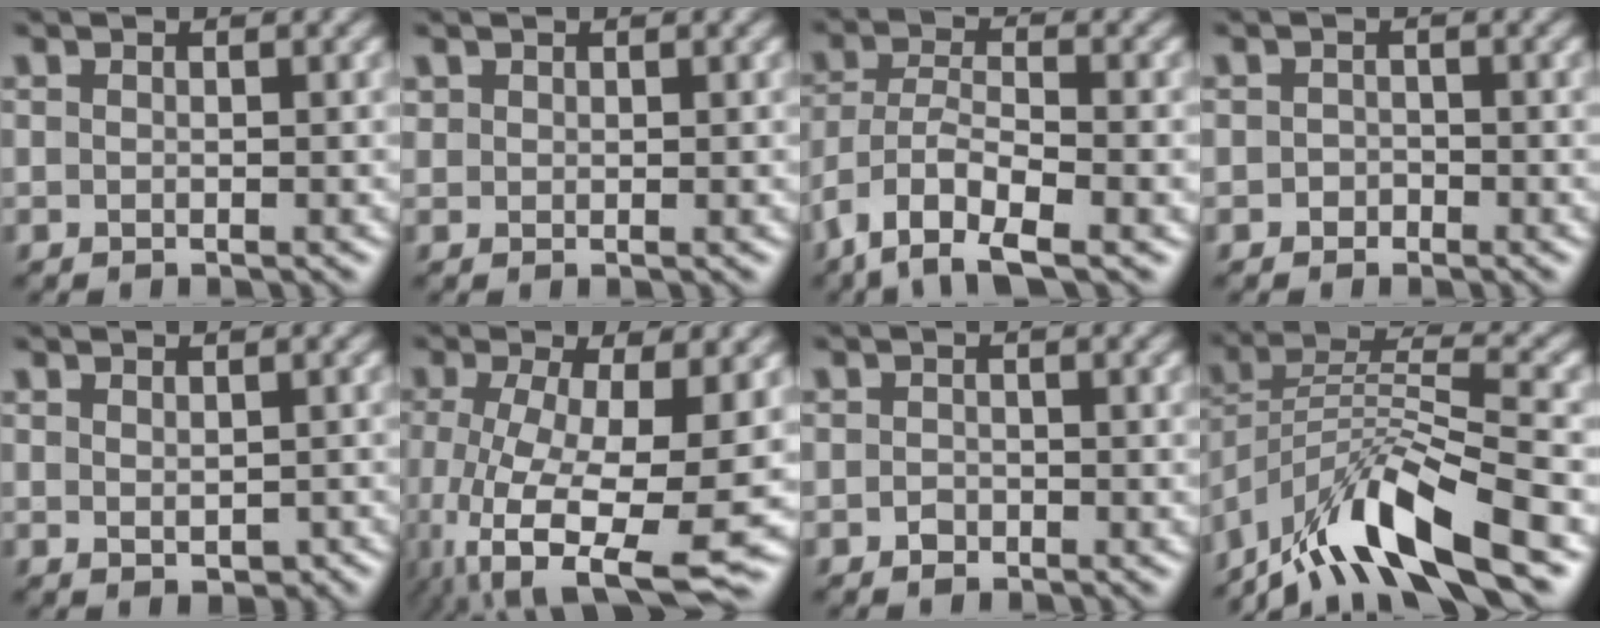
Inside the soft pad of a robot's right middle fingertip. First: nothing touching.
{"total": 0.7, "force": [0.7, 0.2, 0.0], "torque": [0.002, 0.002, 0.016]}
{"total": 7.6, "force": [-4.6, 2.8, 5.3], "torque": [-0.098, -0.002, -0.091]}
{"total": 0.7, "force": [-0.4, 0.6, 0.0], "torque": [0.003, 0.002, -0.005]}
{"total": 1.4, "force": [0.1, 0.8, 1.1], "torque": [-0.017, -0.006, 0.010]}
{"total": 10.8, "force": [-3.0, 3.5, 9.7], "torque": [-0.181, -0.027, -0.042]}
{"total": 0.8, "force": [-0.4, 0.7, 0.3], "torque": [-0.006, 0.001, -0.007]}
{"total": 10.9, "force": [-7.6, 2.8, 7.3], "torque": [-0.129, 0.005, -0.155]}